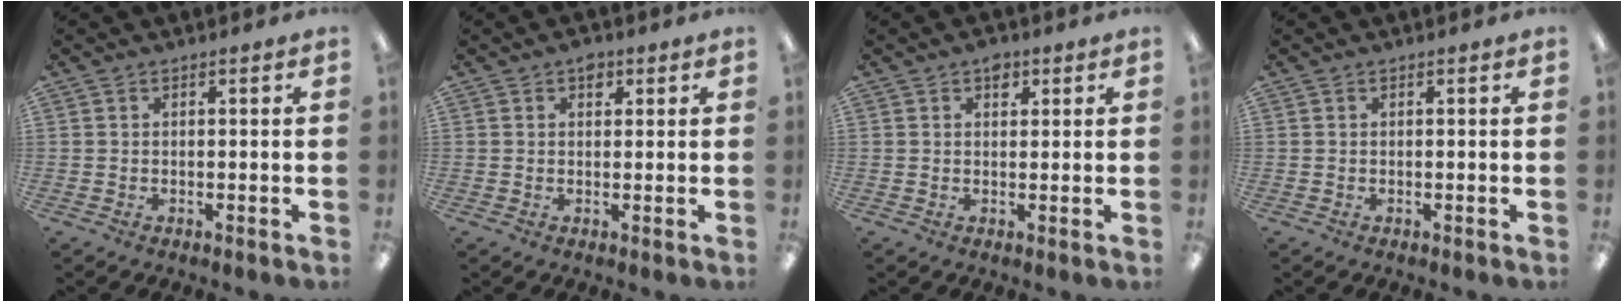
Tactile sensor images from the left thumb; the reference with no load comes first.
{"total": 2.5, "force": [1.4, 1.6, 1.4], "torque": [-0.005, -0.003, 0.018]}
{"total": 2.8, "force": [1.6, 1.7, 1.5], "torque": [-0.007, -0.005, 0.023]}
{"total": 0.0}